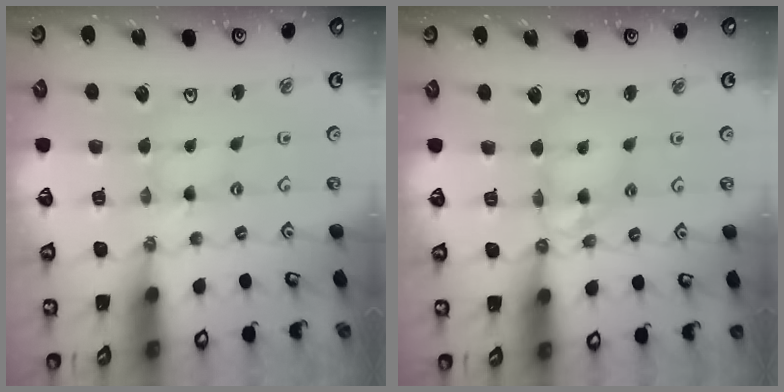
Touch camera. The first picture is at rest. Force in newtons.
{"total": 9.8, "press": 9.8, "slide": 0.8}